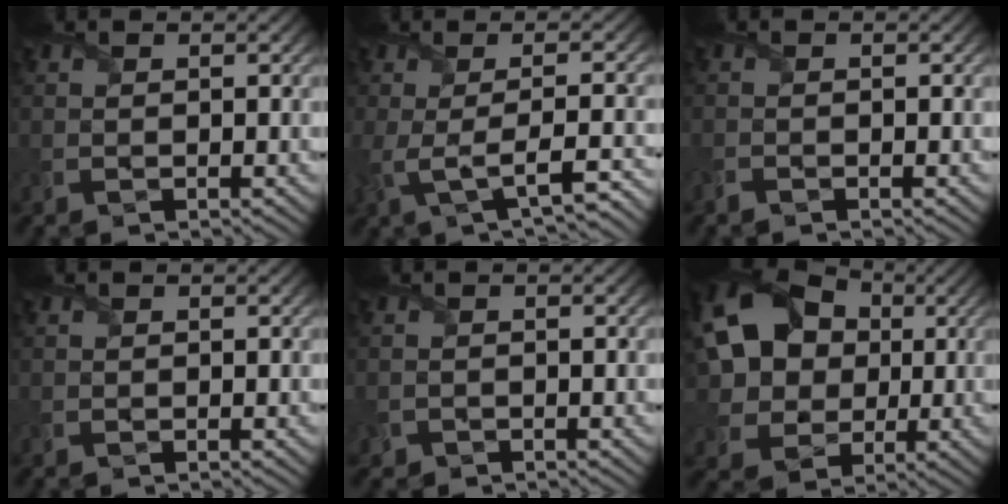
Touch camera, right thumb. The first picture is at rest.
{"total": 5.8, "force": [-1.8, 1.2, 5.3], "torque": [-0.090, 0.000, -0.037]}
{"total": 0.8, "force": [-0.8, 0.1, -0.1], "torque": [0.001, 0.000, -0.017]}
{"total": 0.7, "force": [0.3, 0.5, 0.4], "torque": [-0.008, 0.000, 0.008]}
{"total": 1.0, "force": [-0.6, 0.8, 0.0], "torque": [0.000, -0.006, -0.010]}
{"total": 16.9, "force": [3.1, 13.5, 9.7], "torque": [-0.248, 0.029, 0.053]}